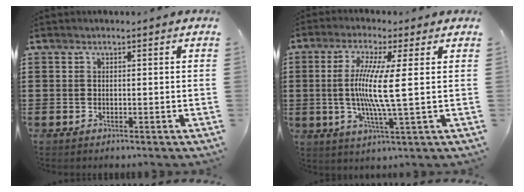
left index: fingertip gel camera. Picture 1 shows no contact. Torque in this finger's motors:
{"motor_torque": [2.08, -0.06, 0.45, 0.21]}